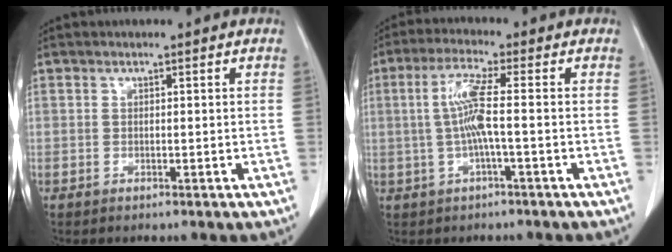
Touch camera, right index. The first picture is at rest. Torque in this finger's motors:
{"motor_torque": [1.01, 0.06, 0.58, 0.16]}